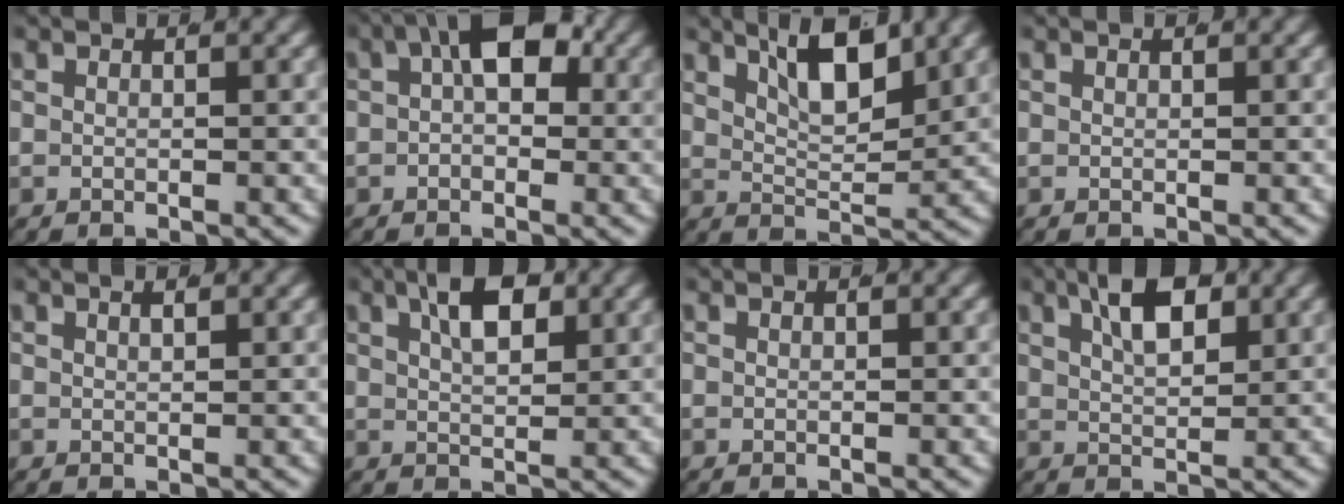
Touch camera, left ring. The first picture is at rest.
{"total": 4.8, "force": [1.4, 2.3, 4.0], "torque": [-0.058, -0.002, 0.024]}
{"total": 5.8, "force": [4.0, 1.7, 3.8], "torque": [-0.054, -0.005, 0.073]}
{"total": 0.0}
{"total": 0.9, "force": [0.5, -0.3, 0.6], "torque": [-0.003, -0.002, 0.012]}
{"total": 4.2, "force": [2.2, 1.3, 3.3], "torque": [-0.047, -0.002, 0.040]}
{"total": 0.0}
{"total": 4.6, "force": [2.5, 1.5, 3.5], "torque": [-0.057, -0.005, 0.047]}